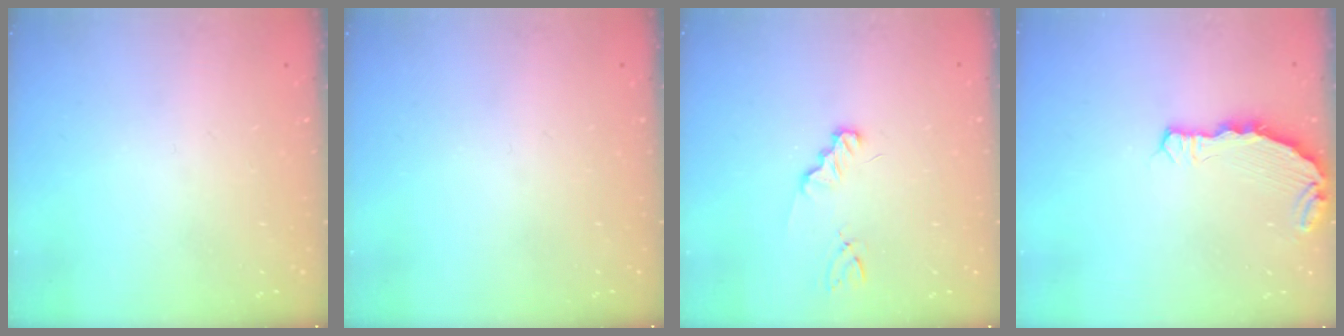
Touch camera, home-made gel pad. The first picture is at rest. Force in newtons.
{"total": 0.0}
{"total": 1.3, "press": 1.3, "slide": 0.2}
{"total": 5.5, "press": 5.4, "slide": 0.9}